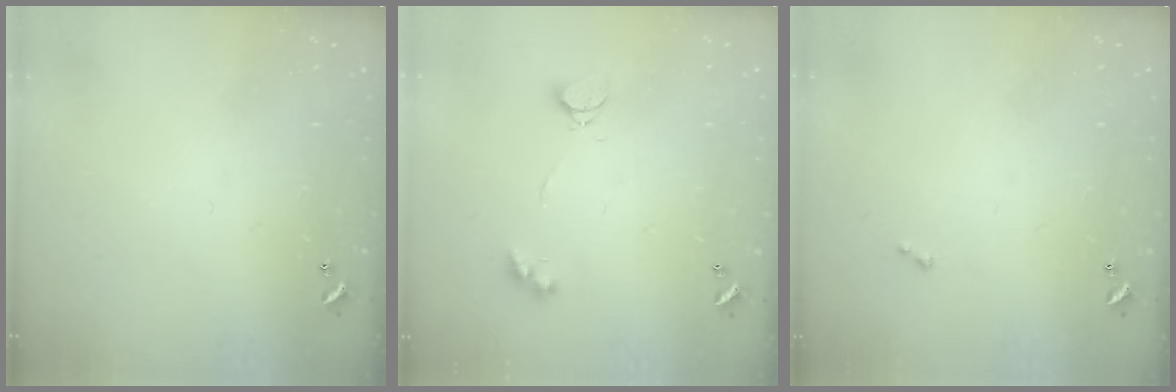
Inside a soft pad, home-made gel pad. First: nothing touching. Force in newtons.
{"total": 4.4, "press": 4.3, "slide": 0.8}
{"total": 0.0}